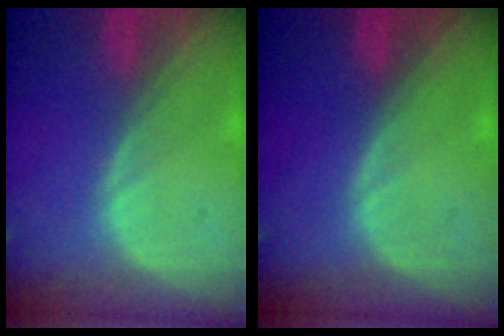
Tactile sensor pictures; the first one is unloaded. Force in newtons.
{"total": 0.0}